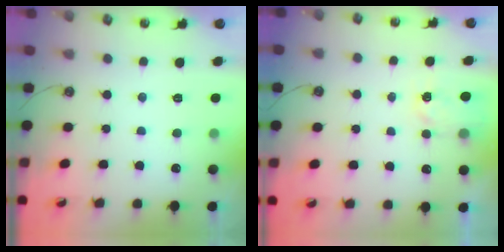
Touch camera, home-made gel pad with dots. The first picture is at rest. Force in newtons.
{"total": 3.0, "press": 2.9, "slide": 0.3}